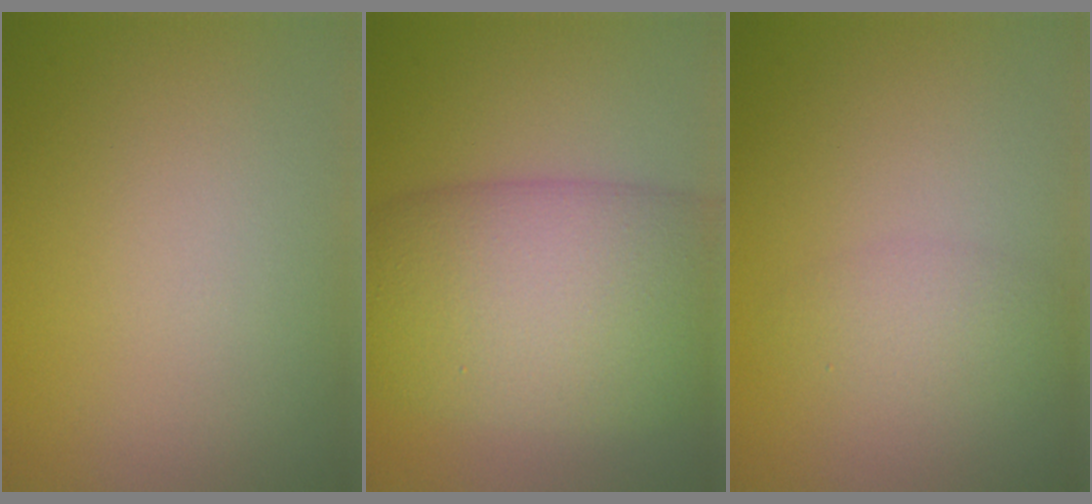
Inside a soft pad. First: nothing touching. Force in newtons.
{"total": 11.4, "press": 11.4, "slide": 0.6}
{"total": 2.0, "press": 2.0, "slide": 0.1}